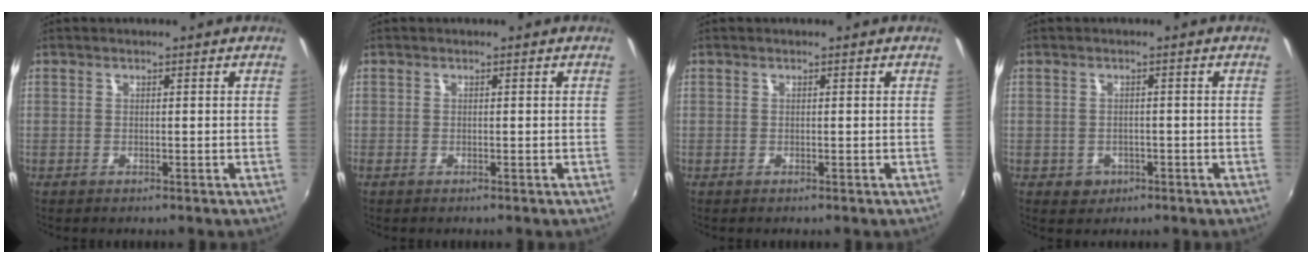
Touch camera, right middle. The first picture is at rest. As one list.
[{"total": 0.0}, {"total": 0.0}, {"total": 3.0, "force": [-1.0, 2.7, 0.8], "torque": [-0.022, -0.002, -0.011]}]